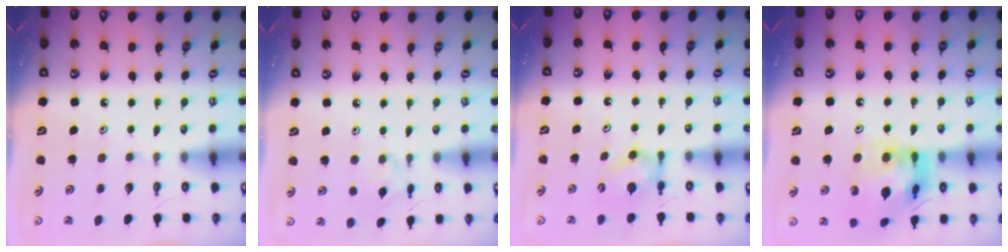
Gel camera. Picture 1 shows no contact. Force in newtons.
{"total": 2.4, "press": 2.4, "slide": 0.5}
{"total": 4.7, "press": 4.7, "slide": 0.6}
{"total": 16.0, "press": 15.9, "slide": 2.0}